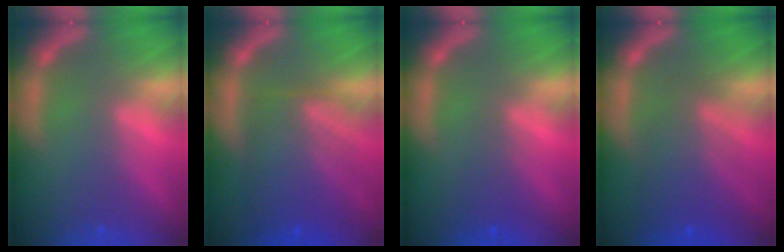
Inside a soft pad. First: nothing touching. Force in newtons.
{"total": 8.1}
{"total": 2.0}
{"total": 6.0}